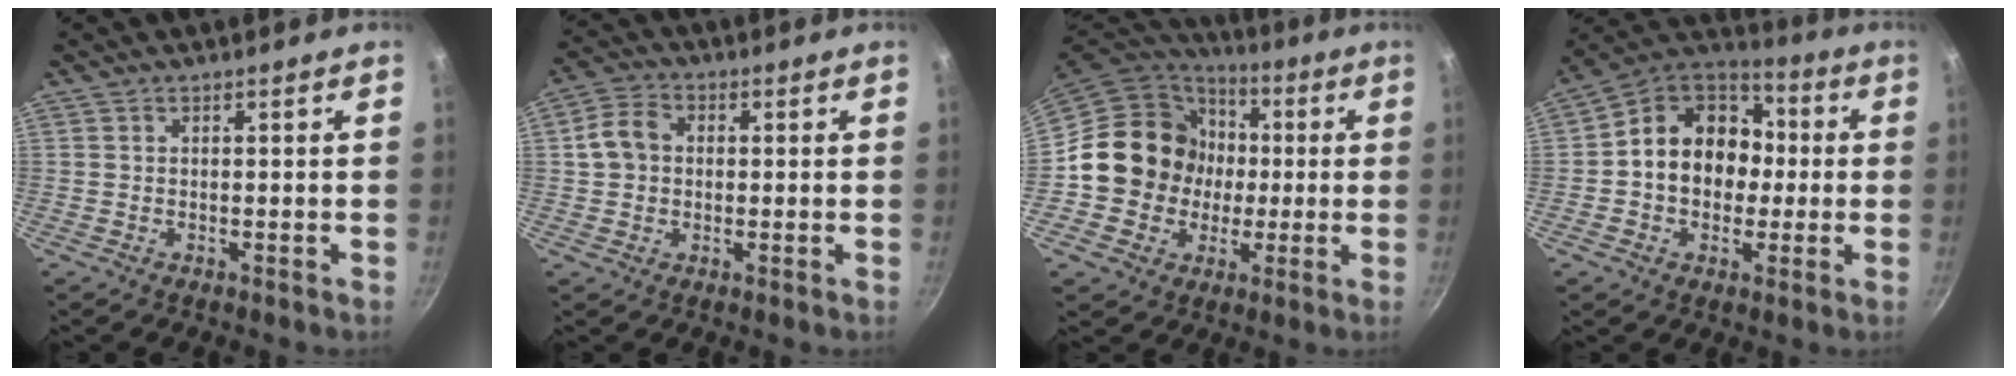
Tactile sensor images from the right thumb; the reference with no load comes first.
{"total": 6.4, "force": [0.5, 5.2, 3.7], "torque": [-0.052, 0.016, -0.002]}
{"total": 17.2, "force": [-0.1, 16.0, 6.3], "torque": [-0.077, 0.029, -0.004]}
{"total": 16.3, "force": [0.1, 13.1, 9.6], "torque": [-0.117, 0.039, -0.016]}